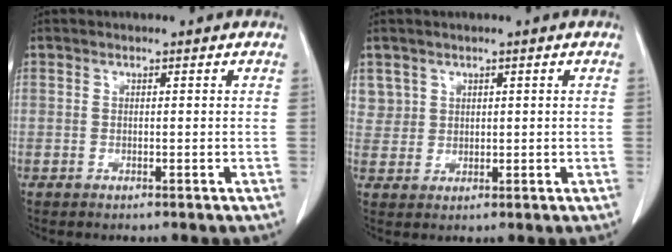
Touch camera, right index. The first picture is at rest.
{"total": 3.3, "force": [1.9, 2.7, -0.3], "torque": [0.023, 0.006, 0.037]}